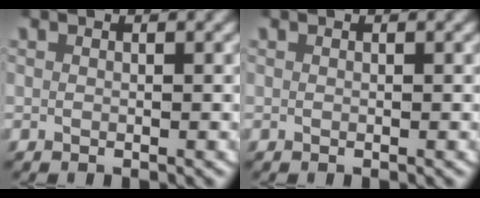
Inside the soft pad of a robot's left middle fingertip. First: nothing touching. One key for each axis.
{"total": 0.0}